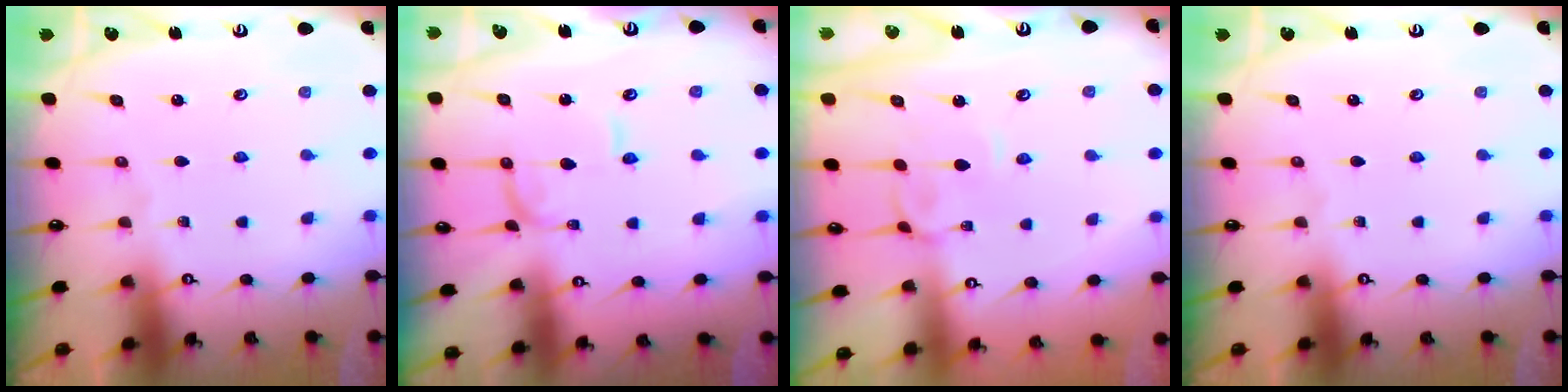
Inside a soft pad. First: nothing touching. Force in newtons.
{"total": 0.9, "press": 0.9, "slide": 0.1}
{"total": 3.6, "press": 3.5, "slide": 0.4}
{"total": 0.0}